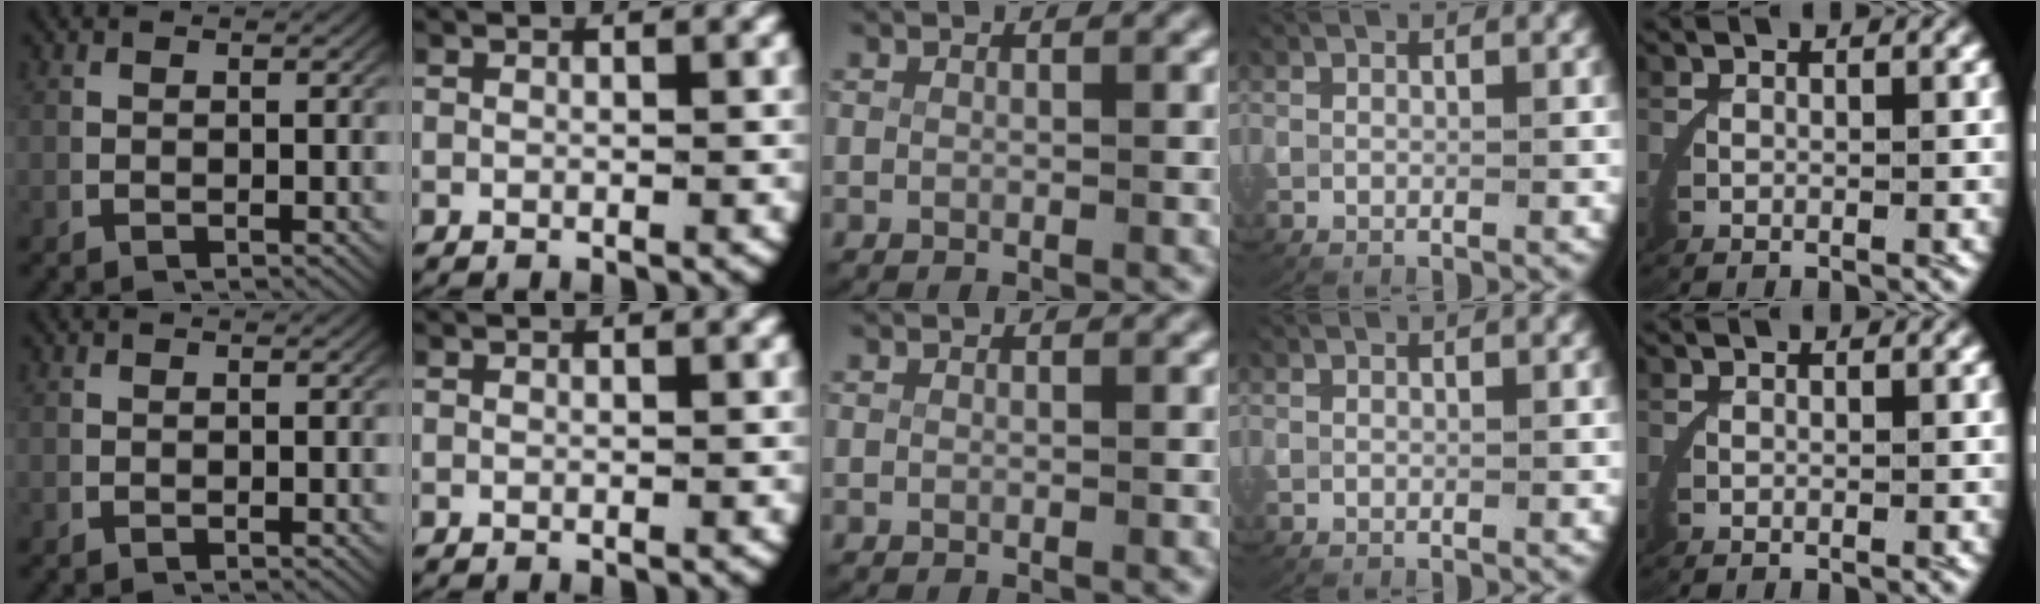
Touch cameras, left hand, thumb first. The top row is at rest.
{}